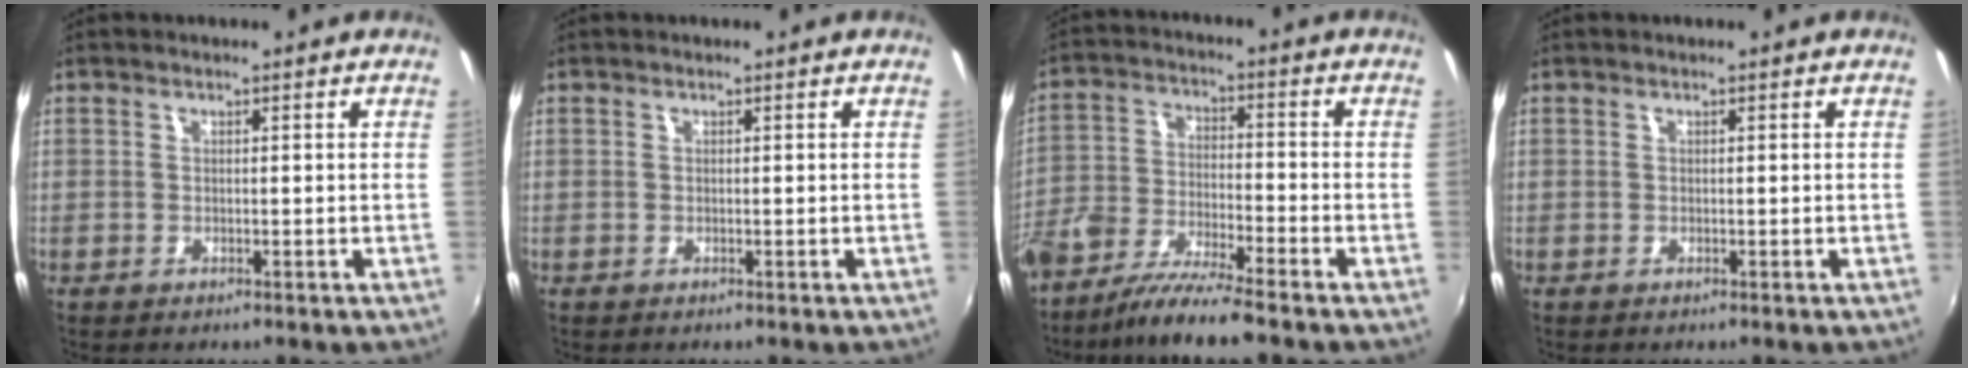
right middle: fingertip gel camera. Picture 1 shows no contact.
{"total": 0.0}
{"total": 10.3, "force": [-7.9, 1.2, 6.5], "torque": [-0.137, -0.017, -0.152]}
{"total": 0.0}